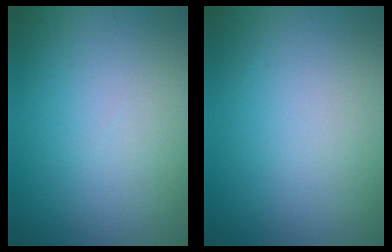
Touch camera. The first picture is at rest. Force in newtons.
{"total": 0.0}